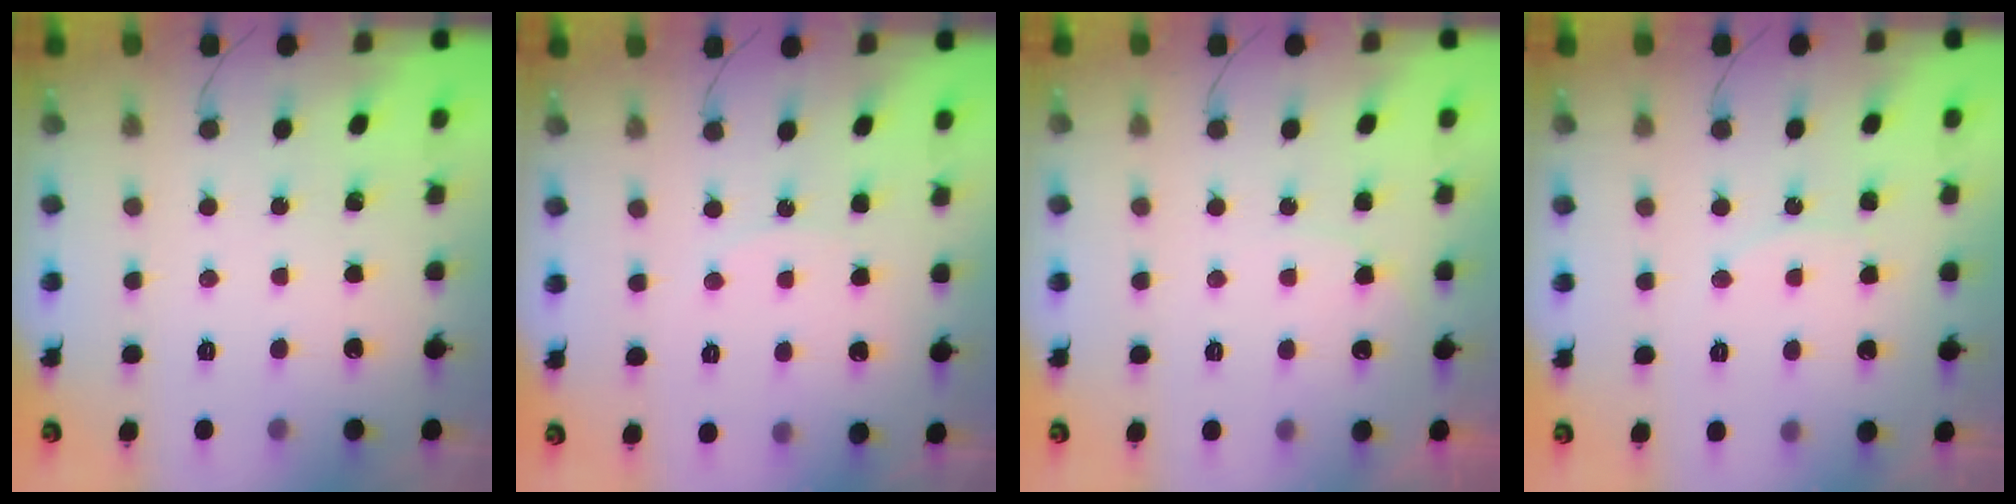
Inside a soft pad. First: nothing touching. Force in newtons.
{"total": 5.0, "press": 5.0, "slide": 0.6}
{"total": 5.6, "press": 5.5, "slide": 0.4}
{"total": 6.8, "press": 6.8, "slide": 0.7}